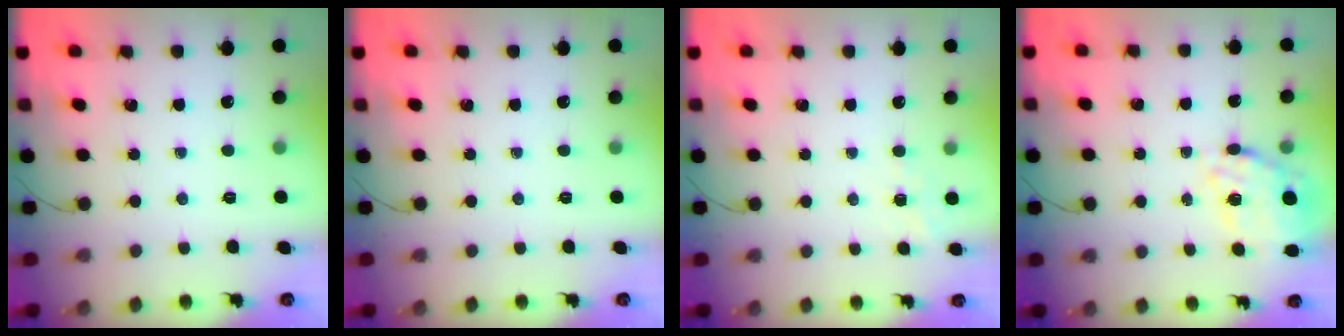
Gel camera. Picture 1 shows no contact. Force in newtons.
{"total": 0.0}
{"total": 5.3, "press": 5.0, "slide": 1.7}
{"total": 17.5, "press": 17.2, "slide": 3.4}